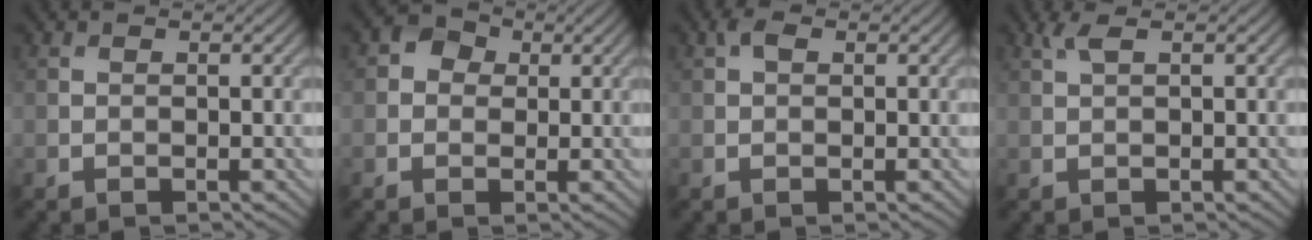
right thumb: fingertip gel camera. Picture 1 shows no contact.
{"total": 3.0, "force": [0.5, 2.6, 1.4], "torque": [-0.023, 0.004, 0.000]}
{"total": 1.4, "force": [0.6, 0.8, 1.0], "torque": [-0.020, 0.006, 0.009]}
{"total": 1.6, "force": [0.8, 0.2, 1.3], "torque": [-0.035, 0.007, 0.017]}